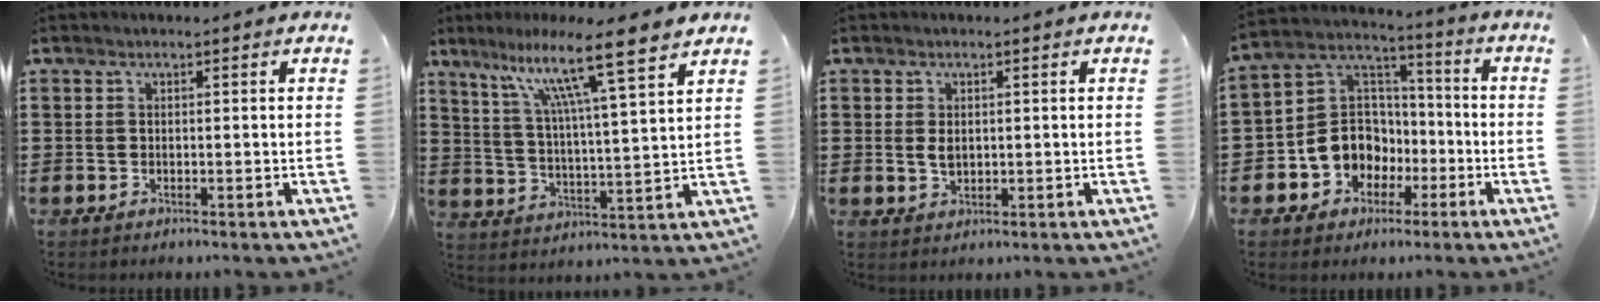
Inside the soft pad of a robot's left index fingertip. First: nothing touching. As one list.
[{"total": 11.7, "force": [8.7, 0.0, 7.9], "torque": [-0.155, -0.047, 0.135]}, {"total": 2.3, "force": [0.2, 1.4, 1.8], "torque": [-0.038, 0.005, 0.003]}, {"total": 9.6, "force": [-3.7, 8.6, 2.2], "torque": [-0.082, 0.019, -0.068]}]